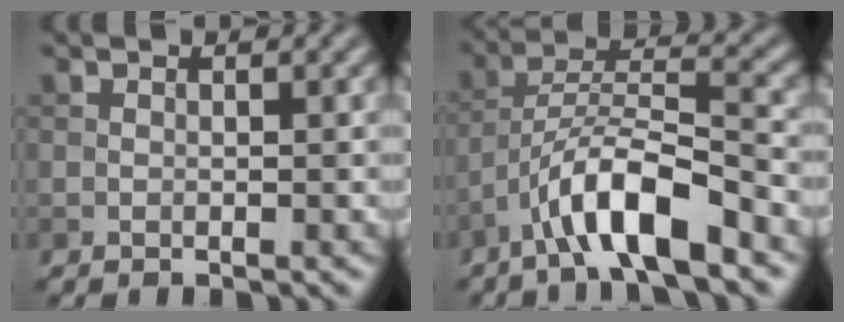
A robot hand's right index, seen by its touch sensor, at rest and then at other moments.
{"total": 8.1, "force": [-4.9, 1.9, 6.1], "torque": [-0.105, 0.016, -0.088]}